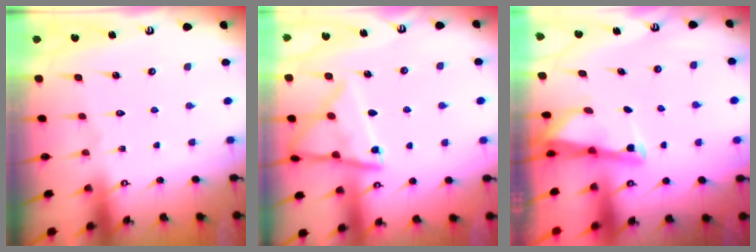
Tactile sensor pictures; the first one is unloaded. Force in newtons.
{"total": 12.7, "press": 12.6, "slide": 1.2}
{"total": 2.9, "press": 2.9, "slide": 0.3}